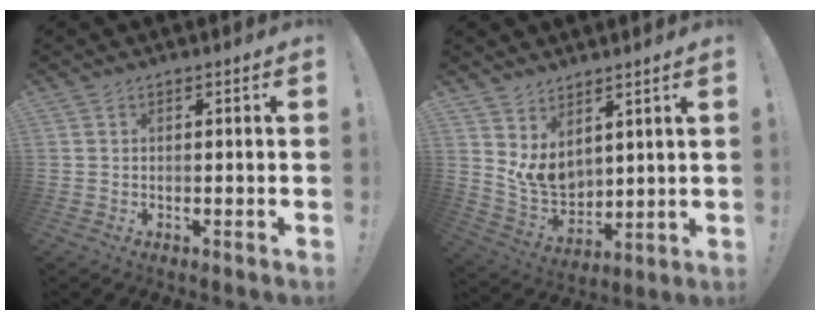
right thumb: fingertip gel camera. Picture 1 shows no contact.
{"total": 8.4, "force": [4.0, 6.1, 4.2], "torque": [-0.076, -0.048, 0.082]}